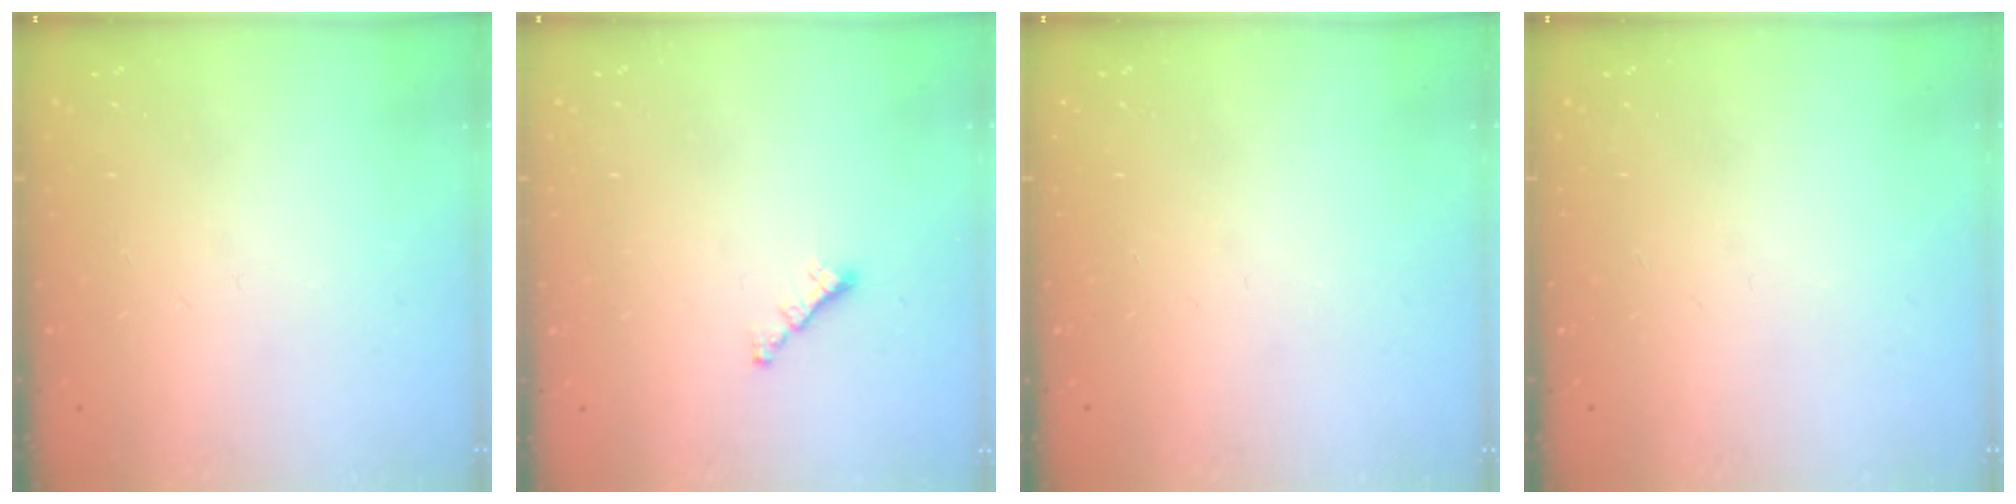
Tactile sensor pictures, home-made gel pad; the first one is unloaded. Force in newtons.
{"total": 1.6, "press": 1.5, "slide": 0.5}
{"total": 0.0}
{"total": 0.0}